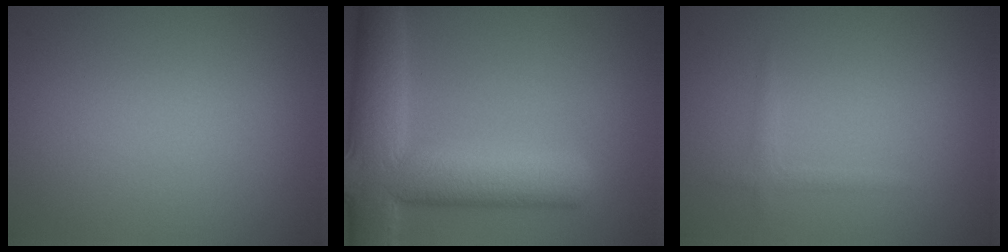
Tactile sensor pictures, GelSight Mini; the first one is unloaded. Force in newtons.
{"total": 9.7, "press": 9.7, "slide": 0.9}
{"total": 0.9, "press": 0.9, "slide": 0.0}